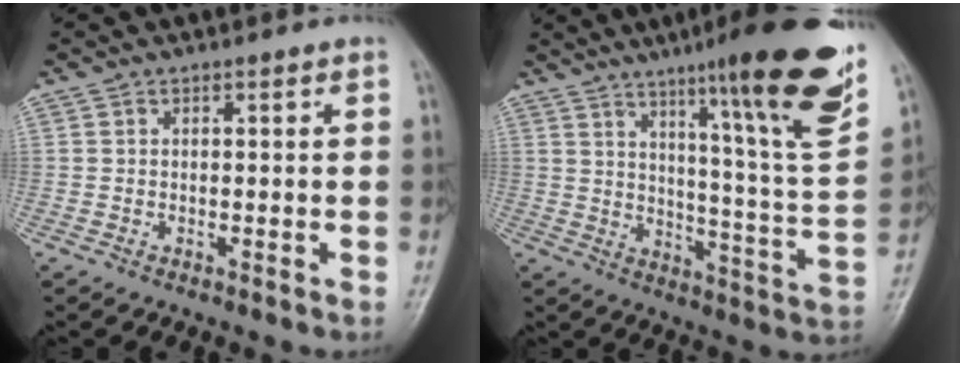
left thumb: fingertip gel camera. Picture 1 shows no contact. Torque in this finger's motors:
{"motor_torque": [0.97, -0.32, 1.68, -1.08, 0.32]}